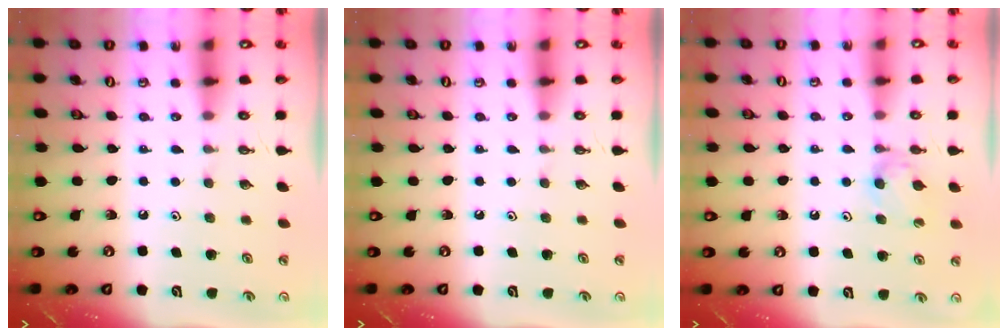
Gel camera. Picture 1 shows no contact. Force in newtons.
{"total": 0.0}
{"total": 6.6, "press": 6.6, "slide": 0.5}